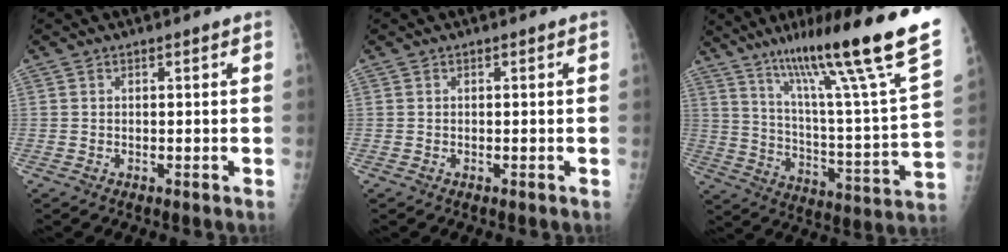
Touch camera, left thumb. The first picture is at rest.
{"total": 0.0}
{"total": 28.9, "force": [19.5, 1.6, 21.2], "torque": [-0.317, -0.085, 0.300]}